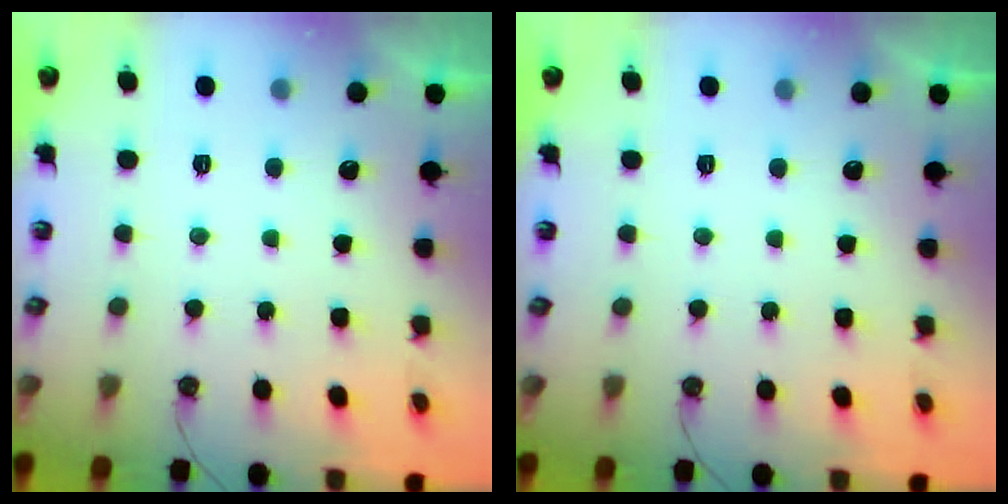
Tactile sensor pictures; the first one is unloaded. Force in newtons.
{"total": 0.0}